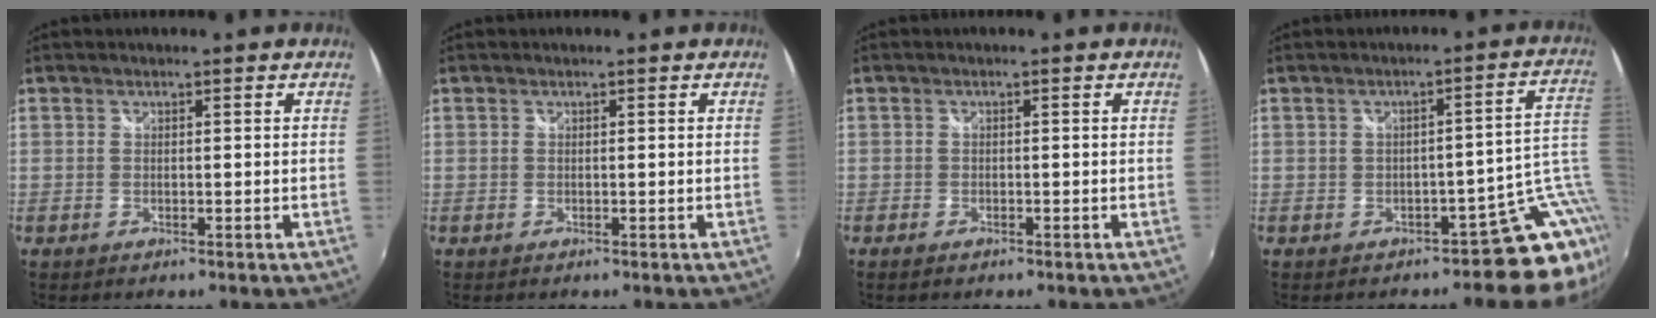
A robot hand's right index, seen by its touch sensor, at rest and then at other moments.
{"total": 0.0}
{"total": 1.4, "force": [-1.0, 0.6, 0.7], "torque": [-0.016, -0.002, -0.017]}
{"total": 6.5, "force": [-2.0, 3.8, 4.9], "torque": [-0.028, 0.023, -0.025]}